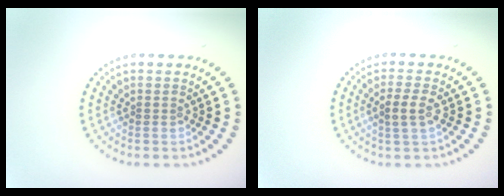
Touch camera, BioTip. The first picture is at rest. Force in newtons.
{"total": 2.2, "press": 2.1, "slide": 0.8}